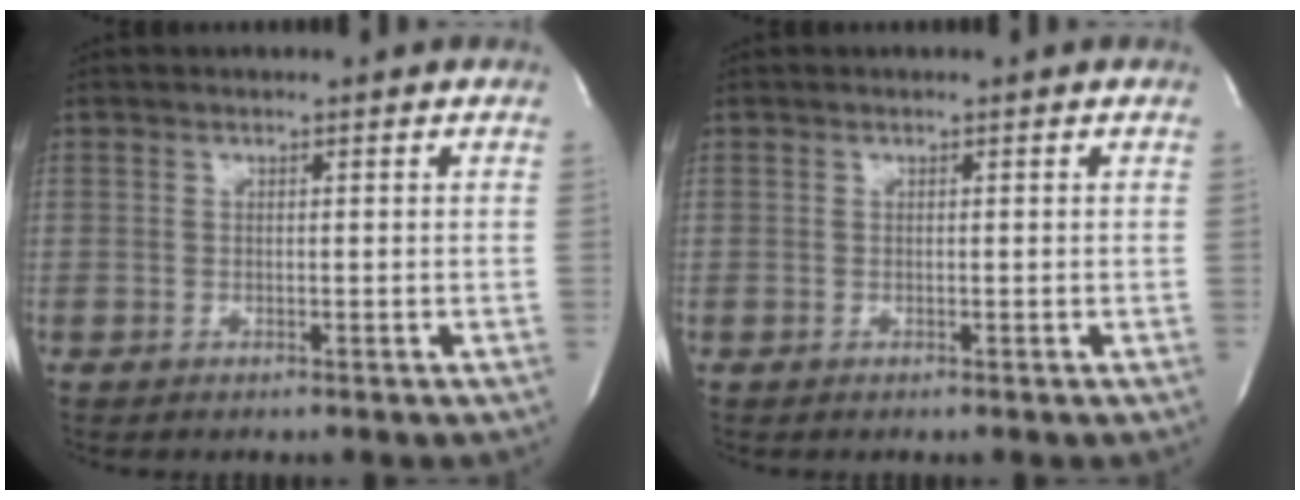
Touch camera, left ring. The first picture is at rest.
{"total": 0.0}